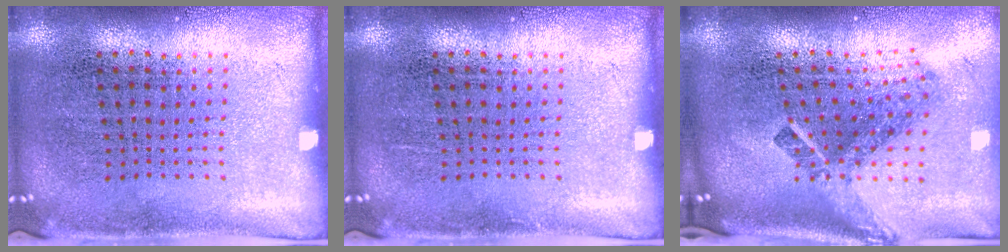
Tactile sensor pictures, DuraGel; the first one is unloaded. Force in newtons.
{"total": 0.0}
{"total": 2.8, "press": 1.7, "slide": 2.2}